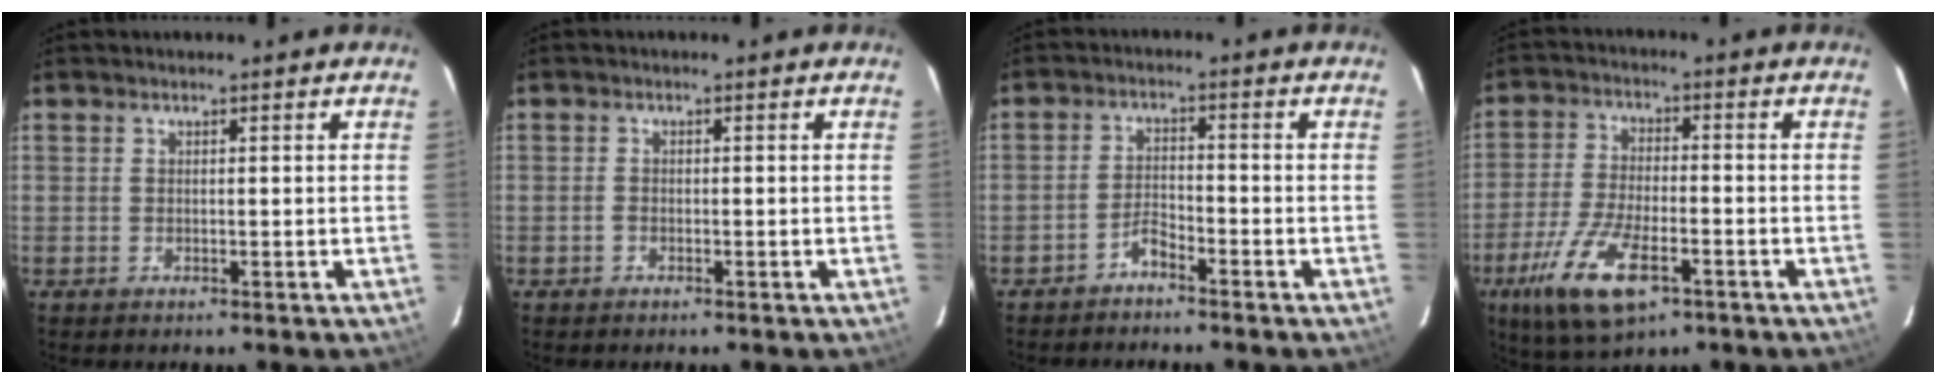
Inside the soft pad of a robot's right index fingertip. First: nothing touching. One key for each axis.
{"total": 0.7, "fx": -0.5, "fy": 0.5, "fz": 0.2, "tx": -0.004, "ty": 0.003, "tz": -0.010}
{"total": 2.7, "fx": -2.5, "fy": 0.5, "fz": 1.1, "tx": -0.032, "ty": 0.011, "tz": -0.047}
{"total": 13.7, "fx": -6.9, "fy": 5.3, "fz": 10.5, "tx": -0.228, "ty": -0.027, "tz": -0.128}